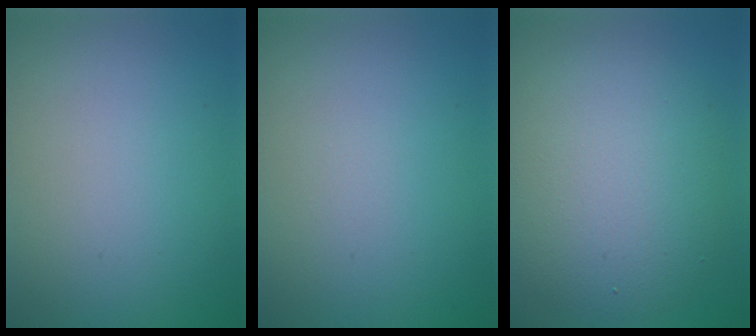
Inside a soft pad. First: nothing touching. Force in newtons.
{"total": 0.0}
{"total": 7.1, "press": 7.1, "slide": 0.5}